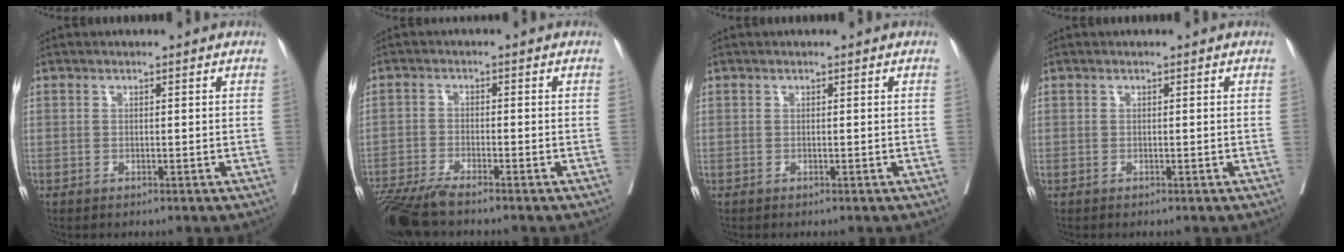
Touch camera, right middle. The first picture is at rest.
{"total": 7.4, "force": [-6.3, 0.1, 3.9], "torque": [-0.062, -0.022, -0.114]}
{"total": 0.0}
{"total": 0.0}